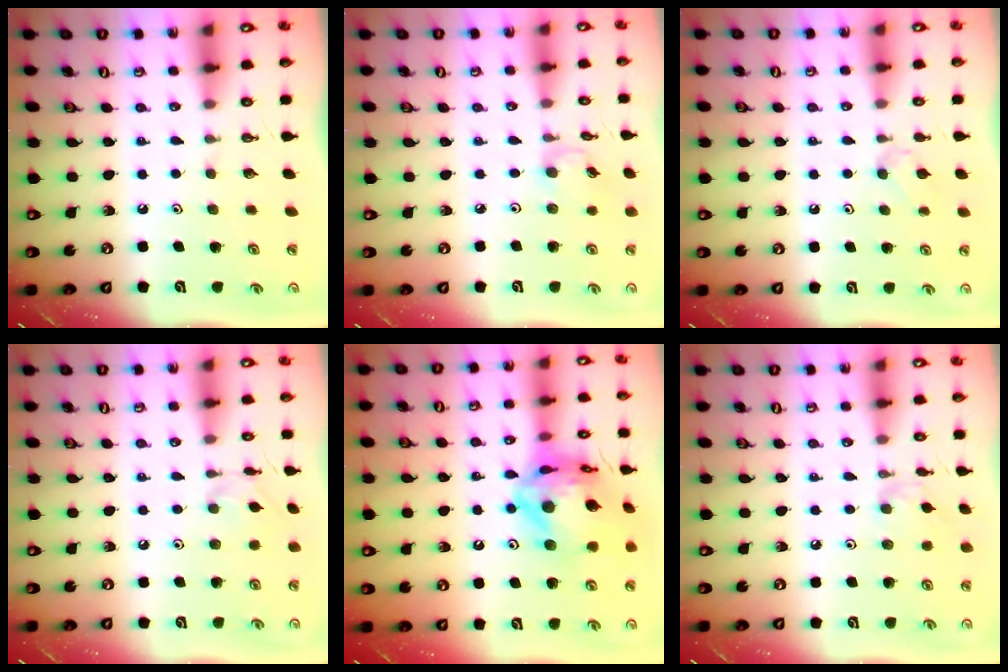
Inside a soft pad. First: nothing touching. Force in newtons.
{"total": 3.3, "press": 3.2, "slide": 0.3}
{"total": 4.6, "press": 4.5, "slide": 0.9}
{"total": 1.8, "press": 1.8, "slide": 0.1}
{"total": 19.2, "press": 19.1, "slide": 2.1}
{"total": 2.1, "press": 2.1, "slide": 0.4}